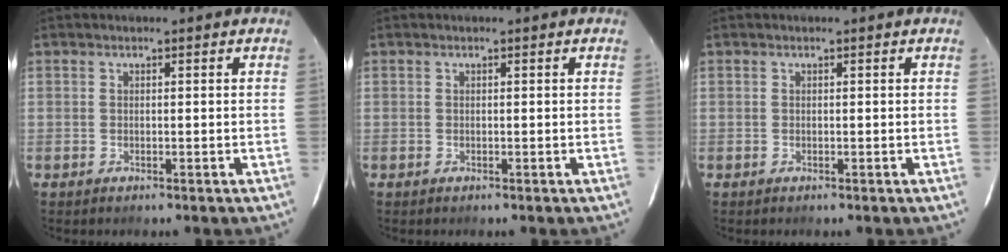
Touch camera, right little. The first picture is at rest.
{"total": 0.0}
{"total": 0.0}